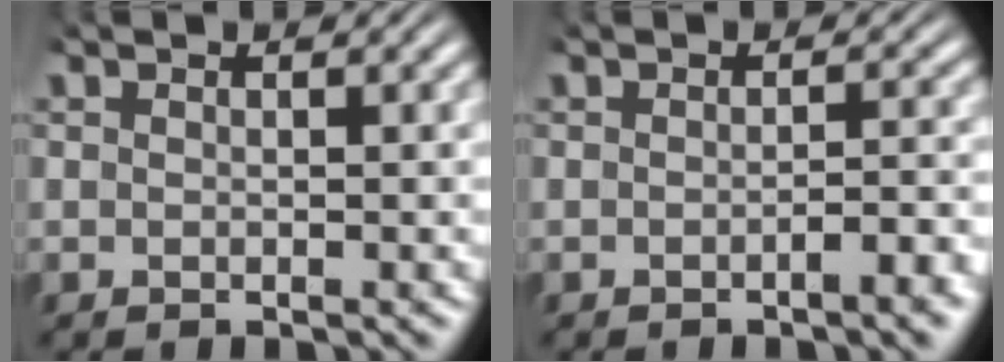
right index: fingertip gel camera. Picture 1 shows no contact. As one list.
[{"total": 1.5, "force": [-1.1, -0.1, 1.0], "torque": [-0.010, 0.006, -0.023]}]